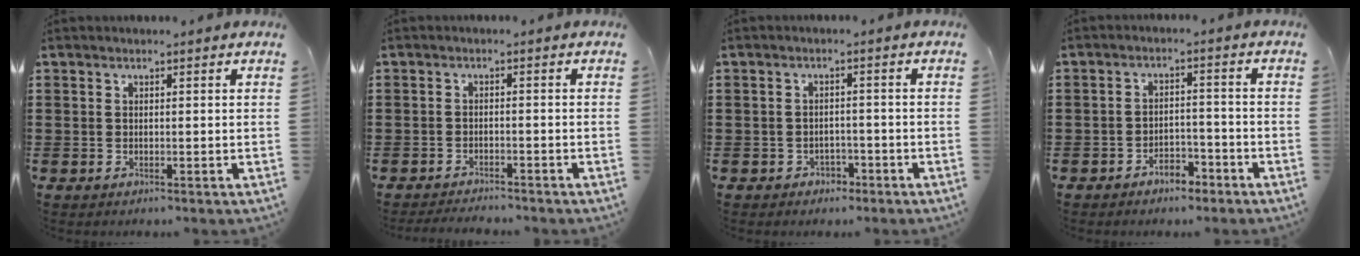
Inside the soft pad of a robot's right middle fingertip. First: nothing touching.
{"total": 2.2, "force": [-2.1, 0.1, 0.2], "torque": [-0.009, 0.000, -0.044]}
{"total": 1.8, "force": [-1.4, 1.0, 0.1], "torque": [-0.010, 0.000, -0.034]}
{"total": 3.6, "force": [-3.2, 1.2, 1.0], "torque": [-0.020, 0.009, -0.066]}